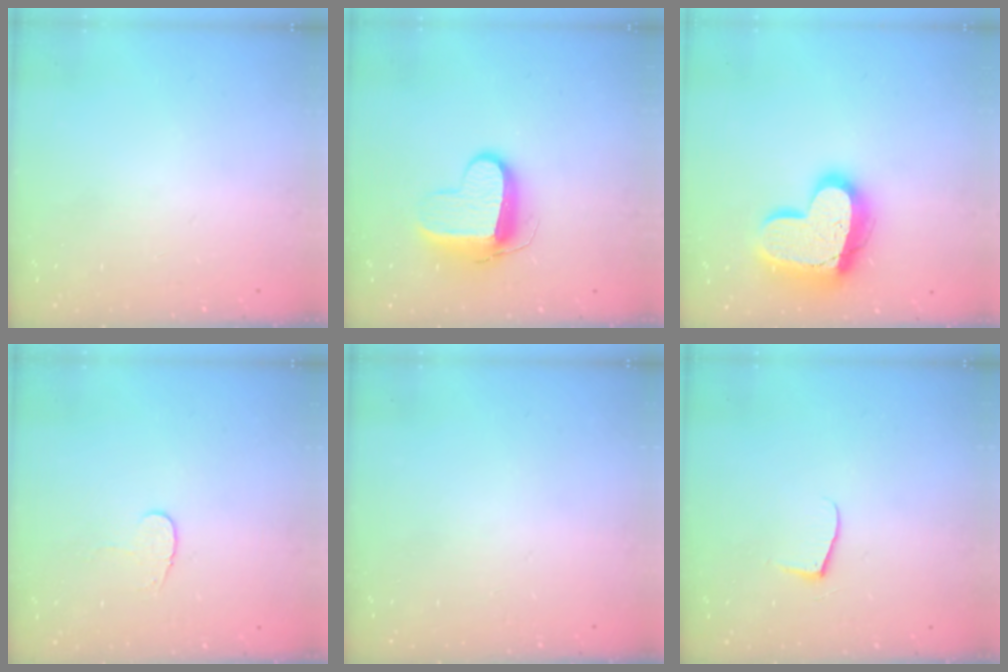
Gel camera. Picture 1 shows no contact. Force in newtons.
{"total": 10.7, "press": 10.6, "slide": 1.1}
{"total": 19.3, "press": 19.2, "slide": 2.0}
{"total": 4.4, "press": 4.4, "slide": 0.5}
{"total": 0.0}
{"total": 5.2, "press": 5.2, "slide": 0.5}